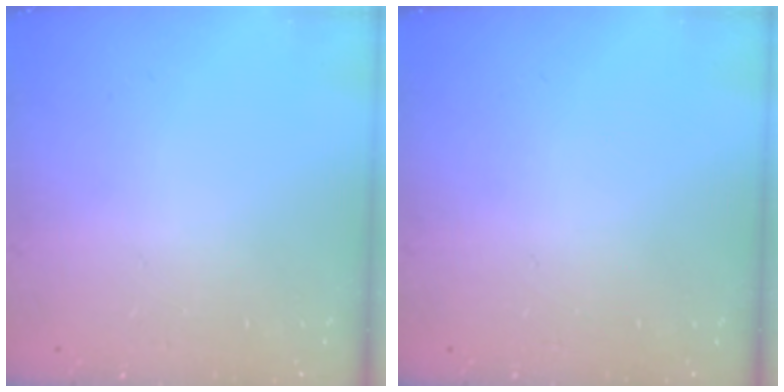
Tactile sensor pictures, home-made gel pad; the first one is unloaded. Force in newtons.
{"total": 0.0}